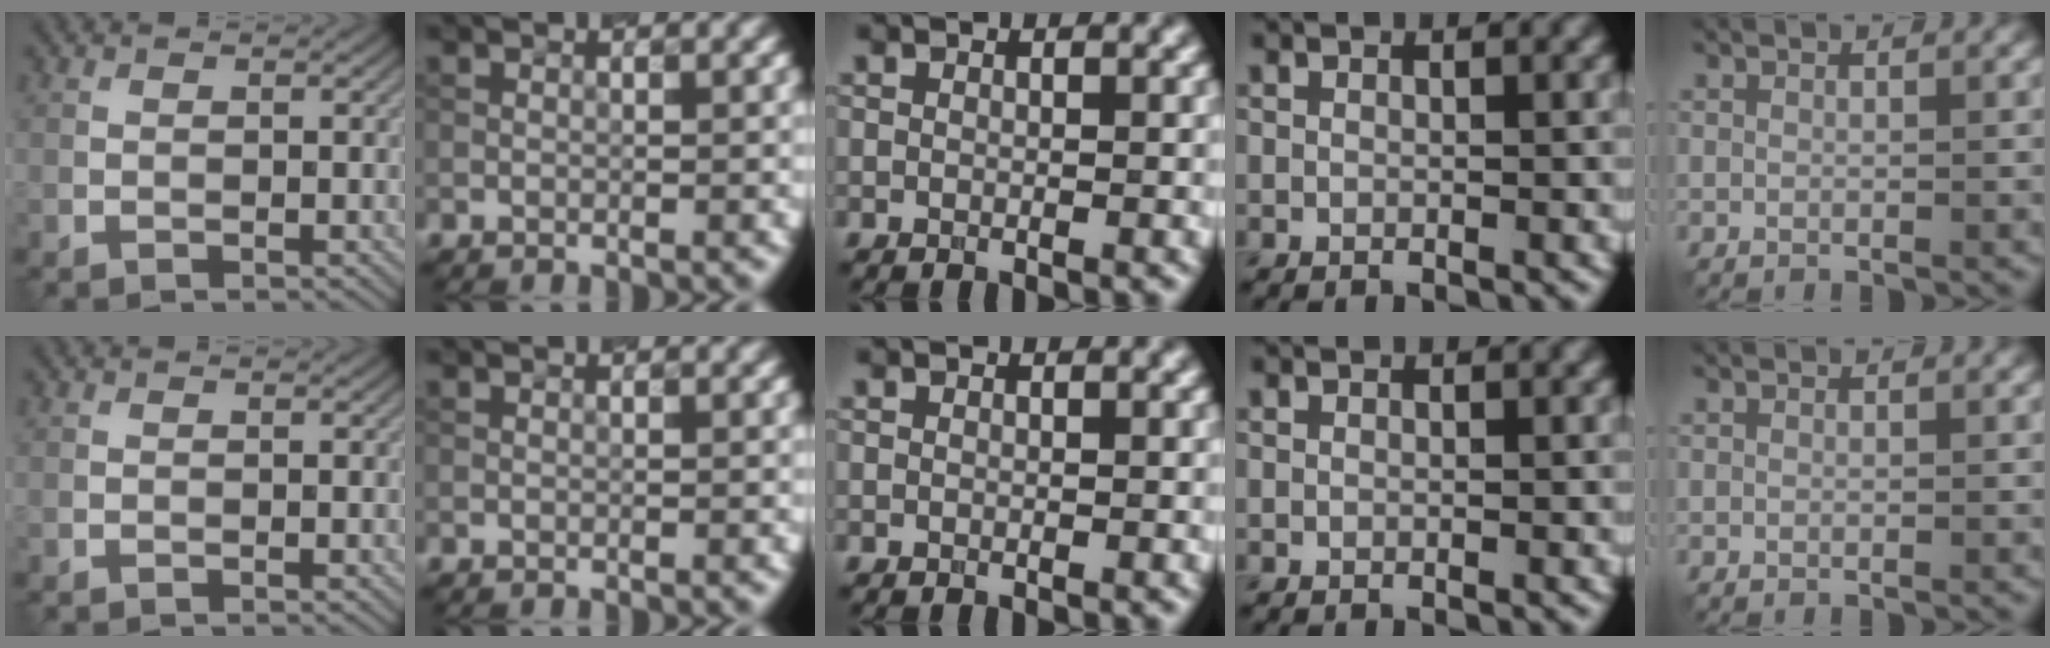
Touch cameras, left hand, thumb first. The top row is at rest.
{}